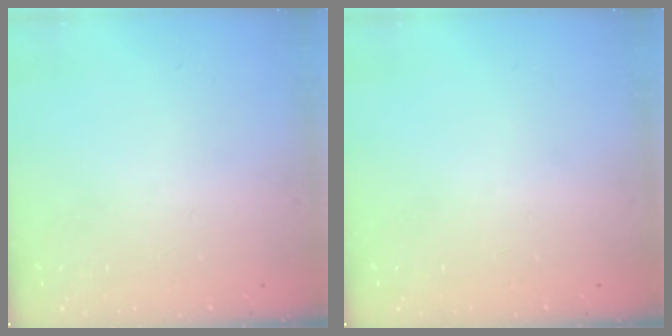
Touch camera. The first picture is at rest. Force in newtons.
{"total": 0.0}